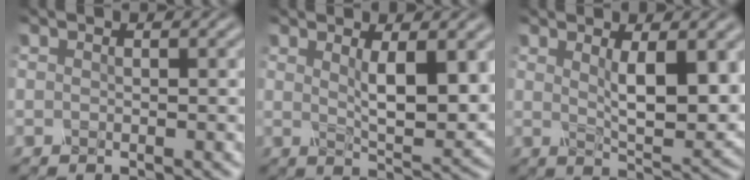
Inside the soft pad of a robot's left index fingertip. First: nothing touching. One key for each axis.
{"total": 5.4, "fx": 1.5, "fy": 1.5, "fz": 4.9, "tx": -0.081, "ty": -0.008, "tz": 0.032}
{"total": 6.1, "fx": 1.5, "fy": 1.7, "fz": 5.6, "tx": -0.088, "ty": -0.008, "tz": 0.032}